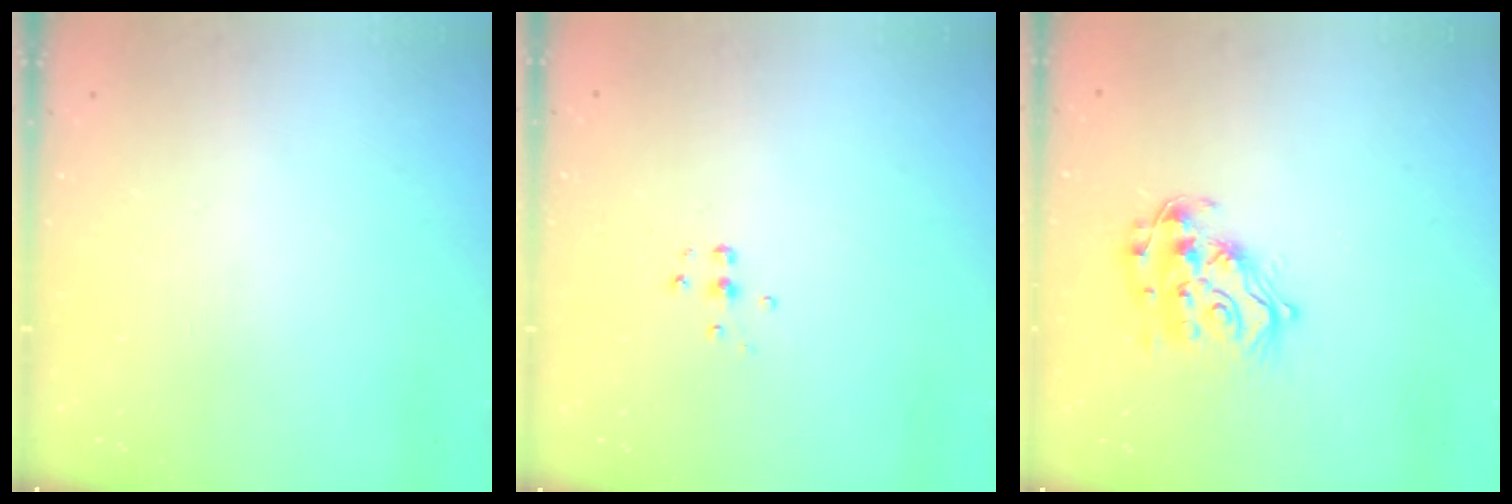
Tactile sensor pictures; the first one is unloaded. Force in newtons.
{"total": 4.7, "press": 4.7, "slide": 0.4}
{"total": 14.9, "press": 14.9, "slide": 1.1}